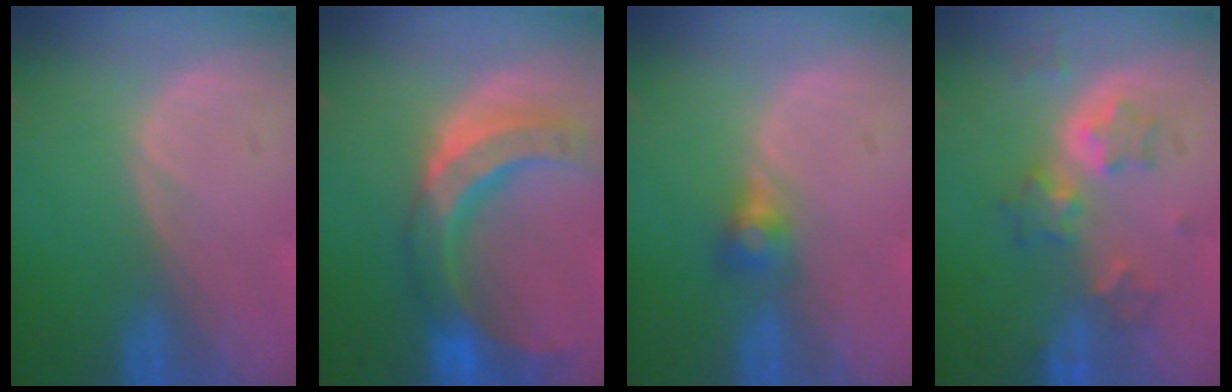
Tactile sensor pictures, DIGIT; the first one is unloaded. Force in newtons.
{"total": 11.4, "press": 9.6, "slide": 6.0}
{"total": 2.7, "press": 2.5, "slide": 0.9}
{"total": 6.5, "press": 5.7, "slide": 3.2}